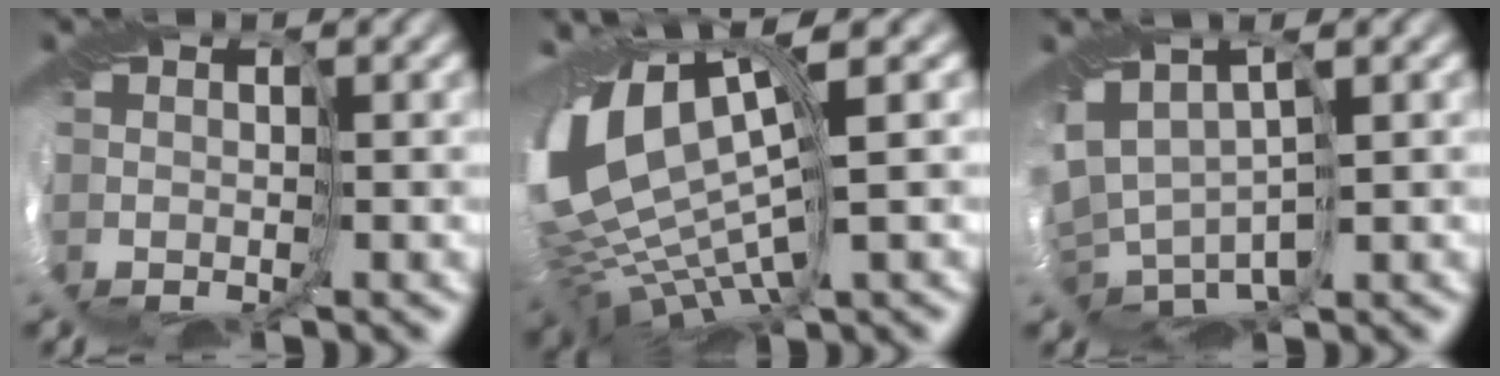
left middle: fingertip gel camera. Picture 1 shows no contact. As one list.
[{"total": 12.3, "force": [2.2, 6.1, 10.5], "torque": [-0.247, -0.005, 0.067]}, {"total": 3.5, "force": [0.2, 2.2, 2.7], "torque": [-0.075, 0.014, 0.033]}]